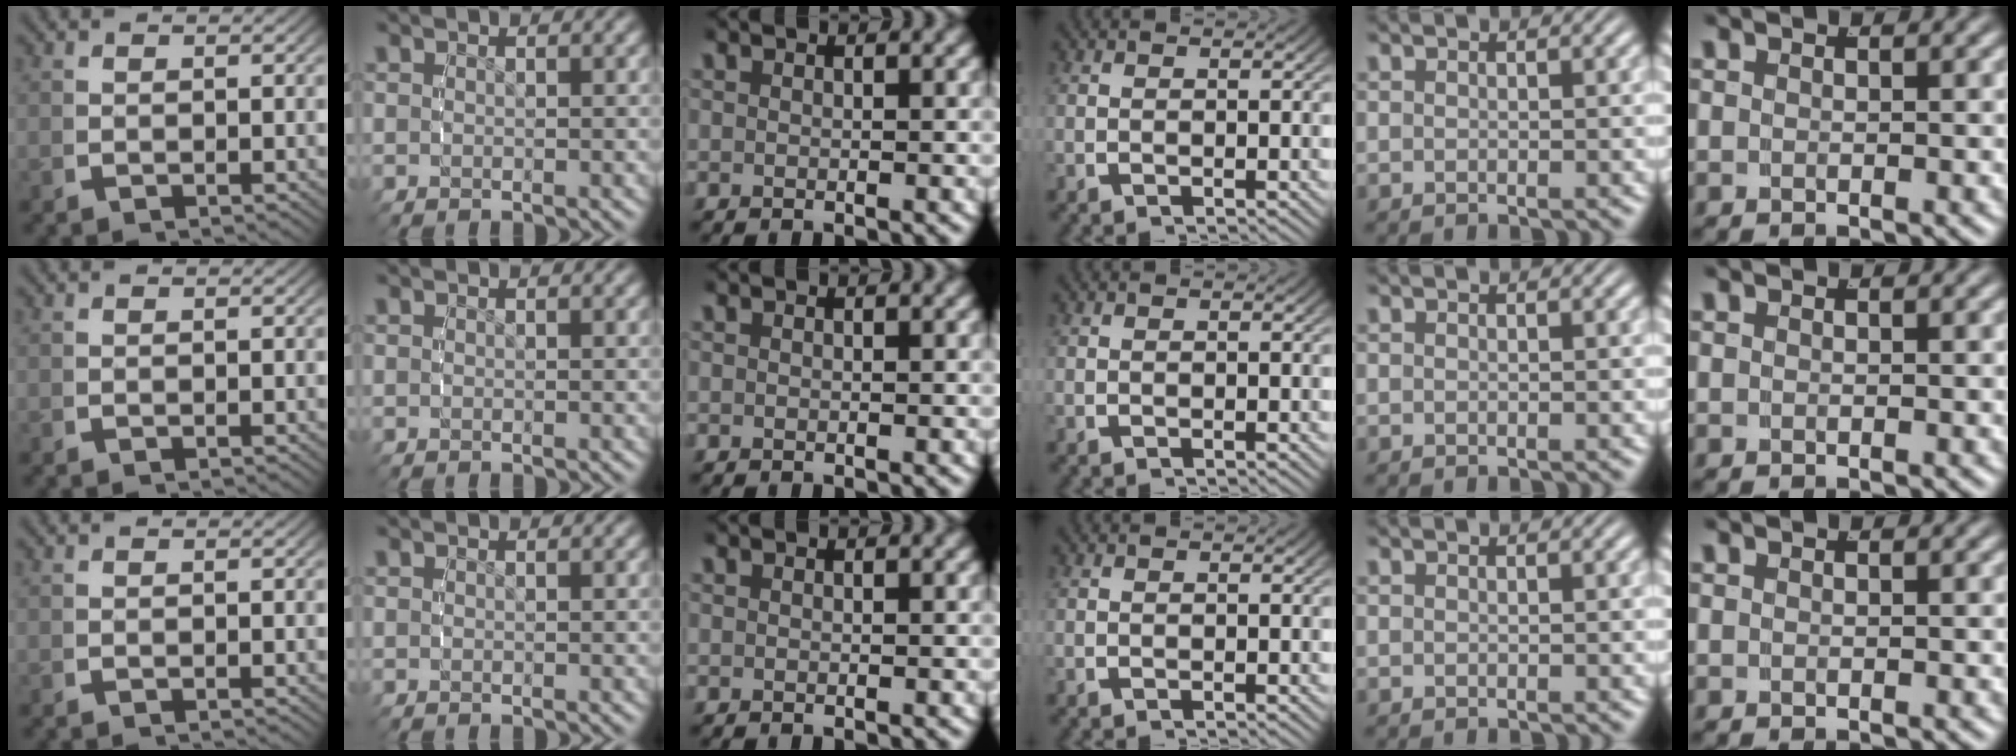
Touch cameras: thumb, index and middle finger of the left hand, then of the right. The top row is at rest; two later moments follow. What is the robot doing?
{"motion": "reach", "object": "measuring cup"}